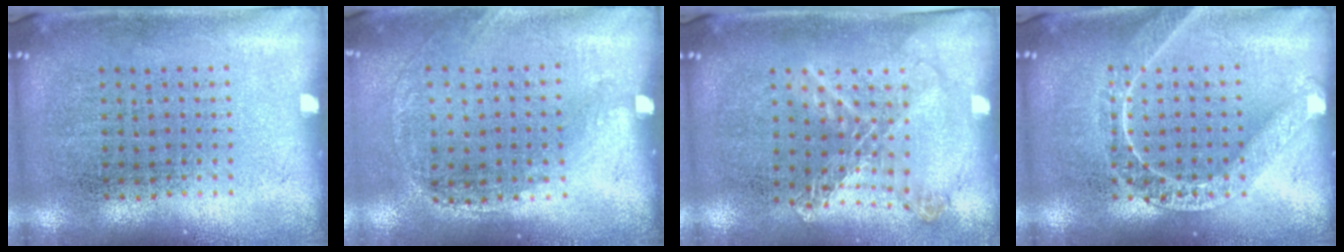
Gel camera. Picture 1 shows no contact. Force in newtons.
{"total": 1.3, "press": 0.9, "slide": 0.9}
{"total": 1.1, "press": 1.1, "slide": 0.0}
{"total": 2.5, "press": 2.5, "slide": 0.4}